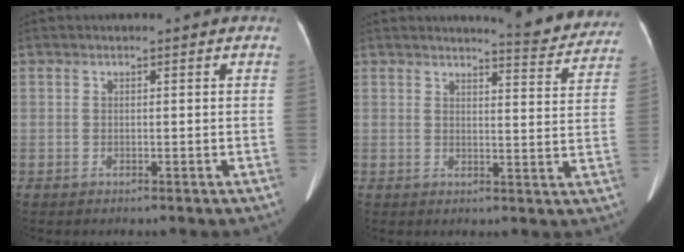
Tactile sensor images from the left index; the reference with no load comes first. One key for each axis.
{"total": 8.9, "fx": 8.7, "fy": 0.7, "fz": 1.7, "tx": -0.012, "ty": -0.028, "tz": 0.089}